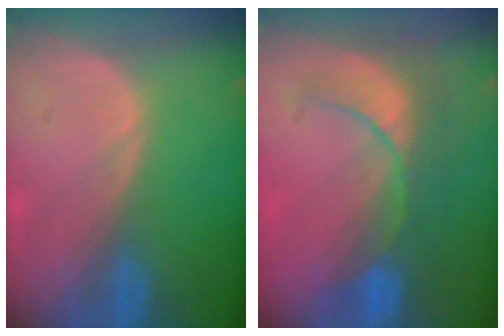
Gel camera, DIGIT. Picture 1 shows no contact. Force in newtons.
{"total": 8.4, "press": 7.9, "slide": 2.9}